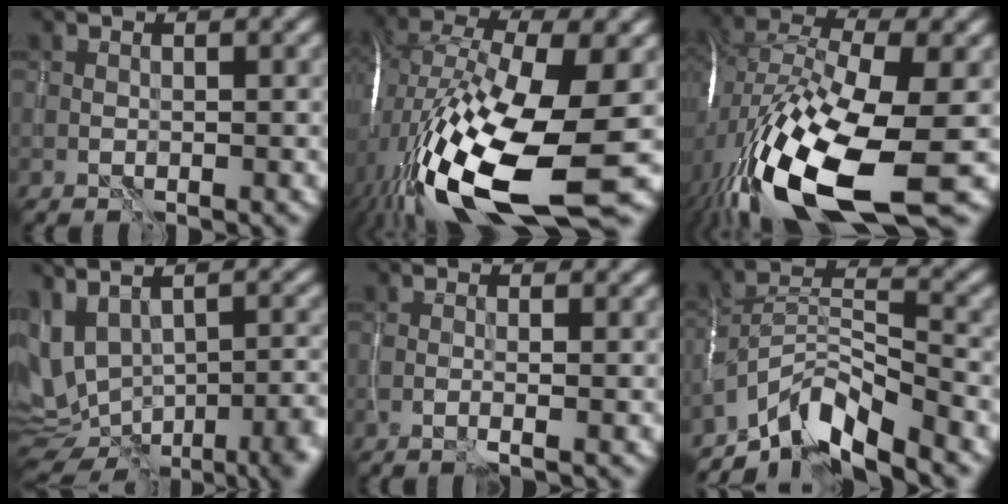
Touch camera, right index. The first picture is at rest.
{"total": 18.8, "force": [-5.7, 7.2, 16.5], "torque": [-0.334, -0.048, -0.092]}
{"total": 17.9, "force": [-6.9, 7.3, 14.8], "torque": [-0.302, -0.043, -0.117]}
{"total": 12.1, "force": [-2.7, 6.9, 9.5], "torque": [-0.164, -0.013, 0.021]}
{"total": 1.3, "force": [-0.4, 0.3, 1.2], "torque": [-0.017, -0.003, -0.014]}
{"total": 7.0, "force": [-5.4, 2.1, 3.9], "torque": [-0.058, 0.000, -0.109]}